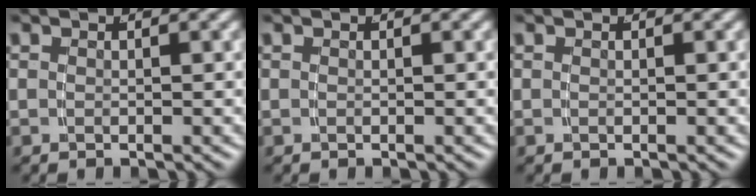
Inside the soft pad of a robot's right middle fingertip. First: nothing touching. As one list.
[{"total": 0.0}, {"total": 0.0}]